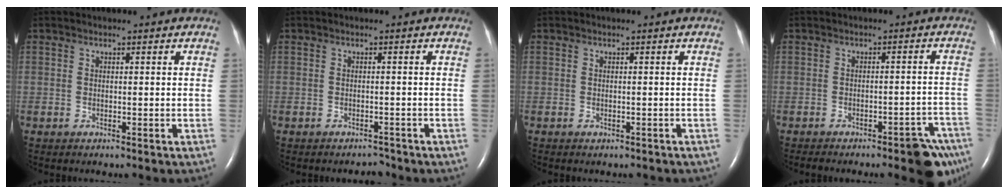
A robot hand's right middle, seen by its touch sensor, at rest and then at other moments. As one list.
[{"total": 1.2, "force": [-1.2, 0.3, -0.1], "torque": [-0.002, -0.004, -0.015]}, {"total": 0.6, "force": [-0.4, 0.3, 0.2], "torque": [-0.009, -0.001, -0.003]}, {"total": 8.9, "force": [-6.7, 2.0, 5.5], "torque": [-0.040, 0.013, -0.083]}]